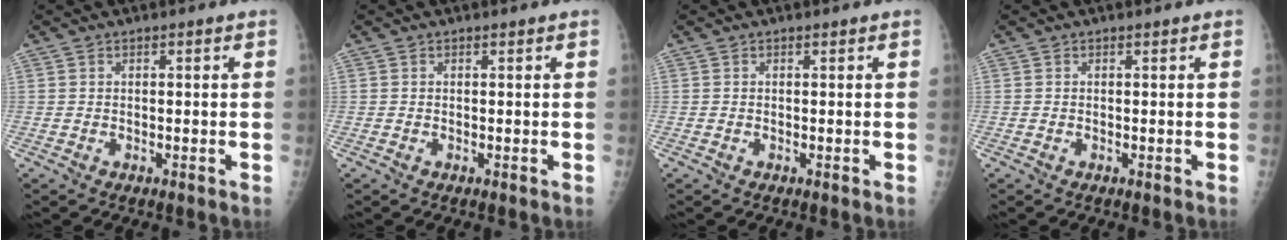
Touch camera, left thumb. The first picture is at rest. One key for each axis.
{"total": 0.0}
{"total": 0.0}
{"total": 0.0}